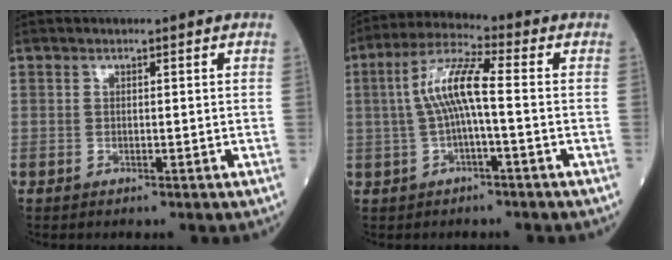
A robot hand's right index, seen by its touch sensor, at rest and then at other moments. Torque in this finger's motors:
{"motor_torque": [1.13, -0.02, 0.37, 0.17]}